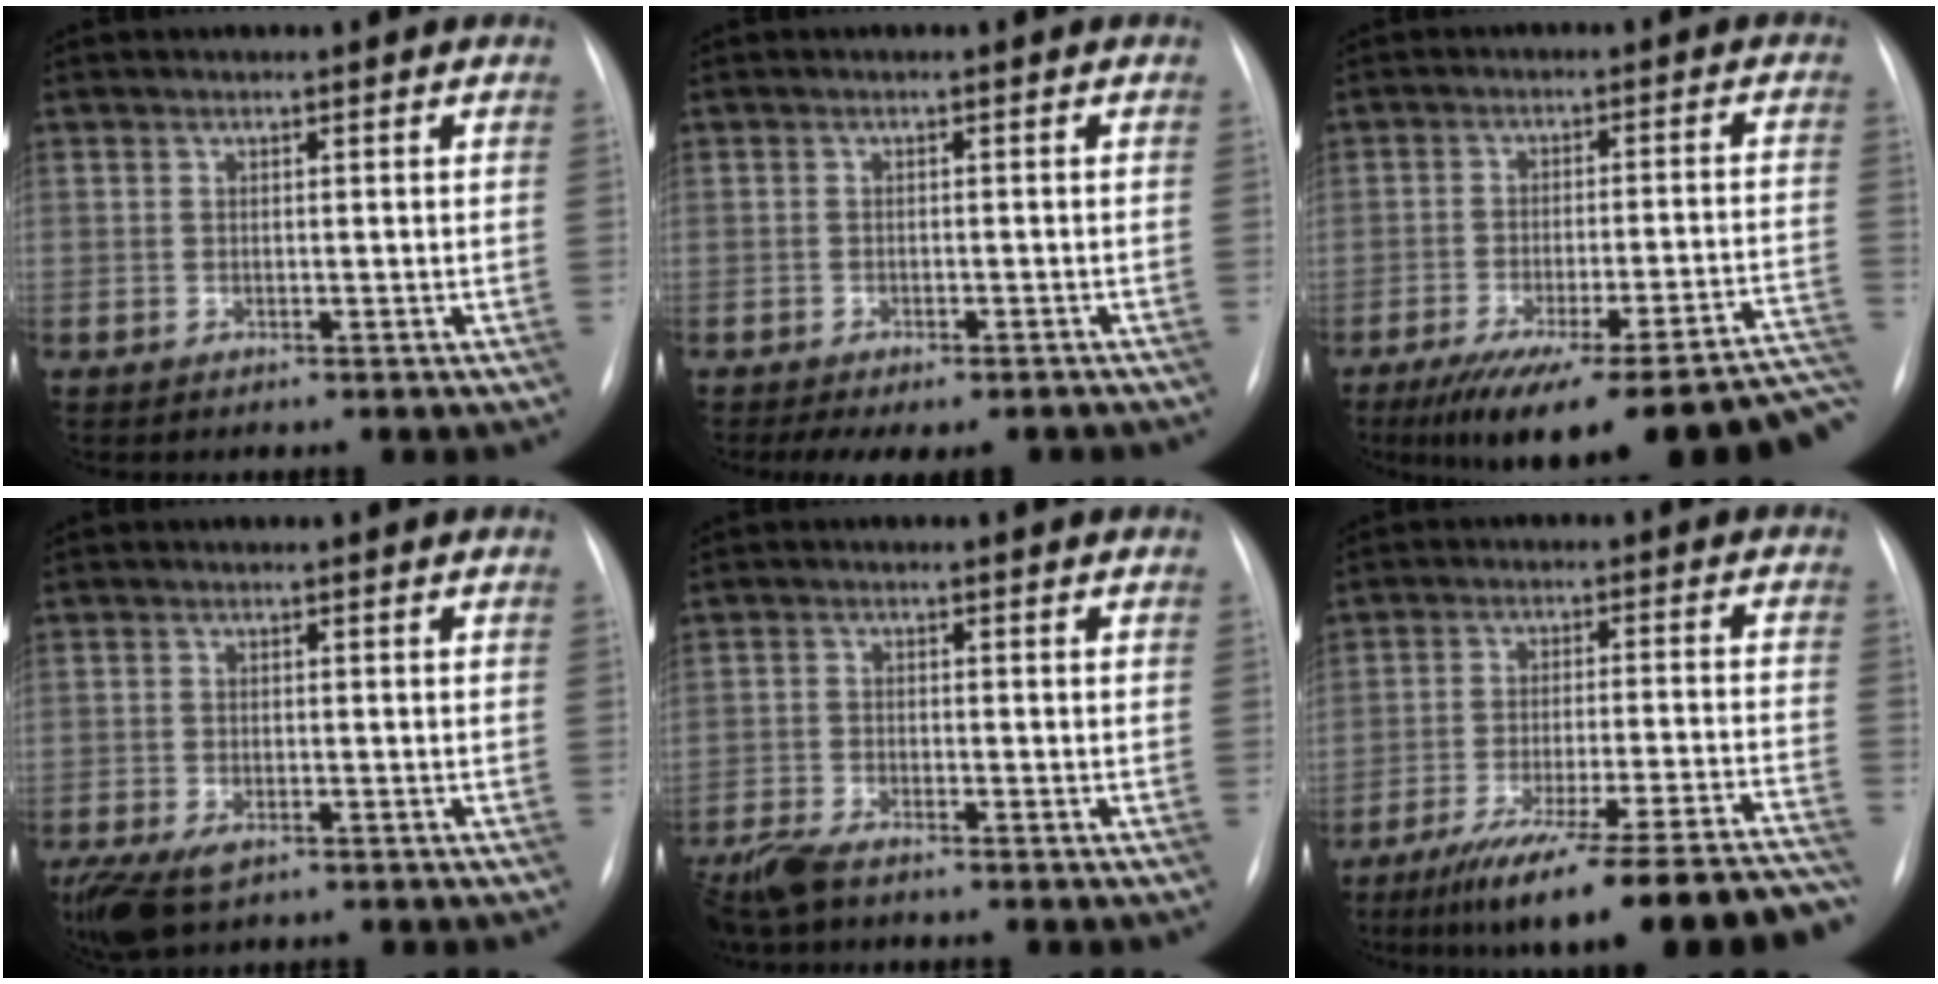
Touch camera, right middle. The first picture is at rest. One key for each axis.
{"total": 8.1, "fx": -6.4, "fy": 3.2, "fz": 3.7, "tx": -0.050, "ty": 0.002, "tz": -0.080}
{"total": 23.8, "fx": -18.6, "fy": 3.3, "fz": 14.5, "tx": -0.125, "ty": 0.005, "tz": -0.246}
{"total": 7.5, "fx": -4.5, "fy": 4.0, "fz": 4.5, "tx": -0.102, "ty": -0.012, "tz": -0.073}
{"total": 5.9, "fx": -4.9, "fy": 1.4, "fz": 3.0, "tx": -0.065, "ty": -0.017, "tz": -0.092}
{"total": 24.3, "fx": -21.0, "fy": 0.3, "fz": 12.2, "tx": -0.110, "ty": -0.016, "tz": -0.296}